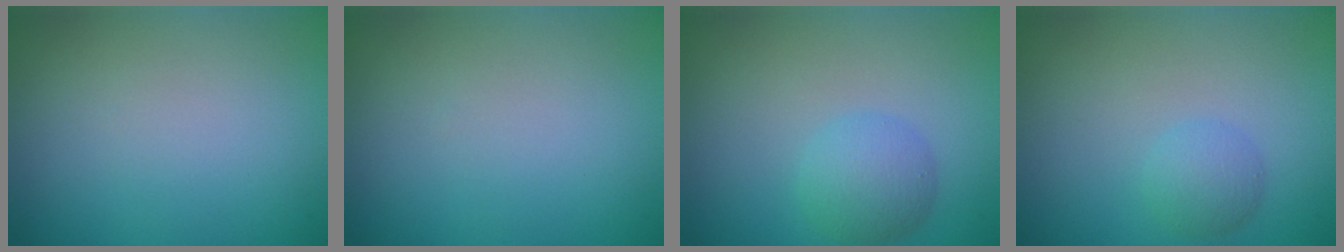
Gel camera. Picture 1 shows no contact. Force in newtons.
{"total": 0.0}
{"total": 2.7, "press": 2.7, "slide": 0.1}
{"total": 1.7, "press": 1.7, "slide": 0.1}